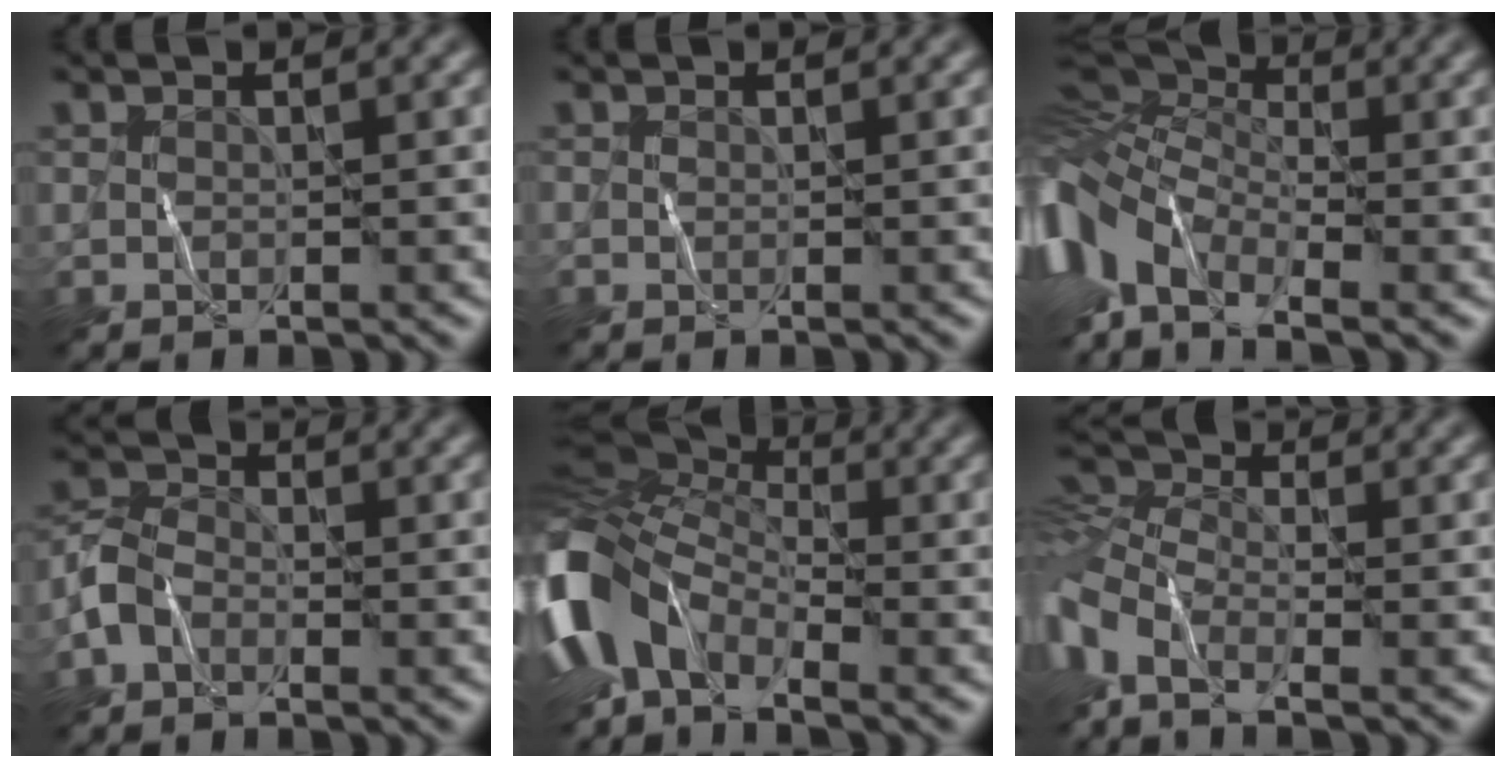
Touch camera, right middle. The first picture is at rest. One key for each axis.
{"total": 0.0}
{"total": 8.8, "fx": -2.3, "fy": 4.5, "fz": 7.2, "tx": -0.165, "ty": 0.005, "tz": -0.066}
{"total": 2.7, "fx": -1.5, "fy": 1.8, "fz": 1.2, "tx": -0.028, "ty": 0.006, "tz": -0.046}
{"total": 9.8, "fx": -3.4, "fy": 5.7, "fz": 7.2, "tx": -0.166, "ty": -0.007, "tz": -0.084}
{"total": 5.8, "fx": -2.9, "fy": 2.7, "fz": 4.2, "tx": -0.093, "ty": -0.005, "tz": -0.082}